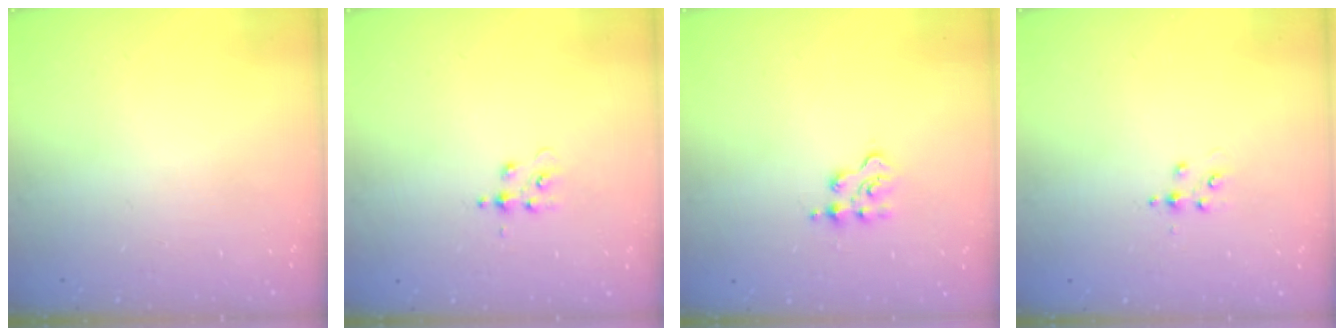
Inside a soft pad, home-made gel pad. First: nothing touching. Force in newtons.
{"total": 4.0, "press": 4.0, "slide": 0.6}
{"total": 2.9, "press": 2.9, "slide": 0.5}
{"total": 3.2, "press": 3.2, "slide": 0.5}